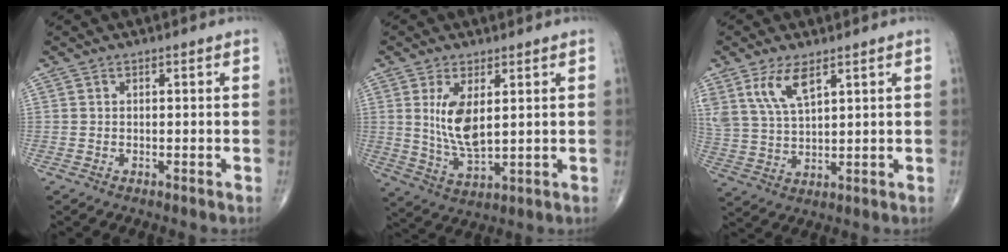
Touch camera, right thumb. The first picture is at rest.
{"total": 8.8, "force": [2.1, 3.8, 7.7], "torque": [-0.149, -0.024, 0.053]}
{"total": 8.0, "force": [4.6, 3.2, 5.8], "torque": [-0.117, -0.016, 0.100]}